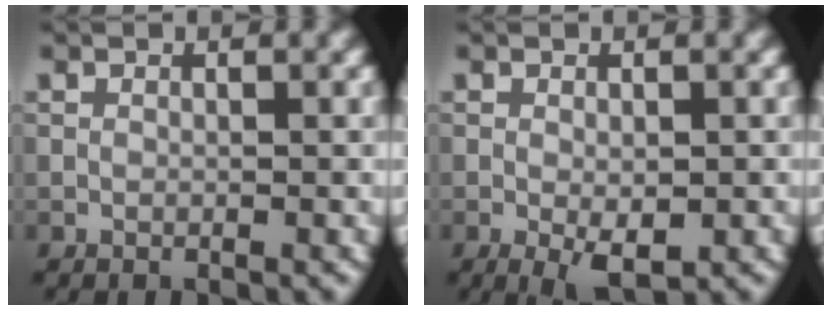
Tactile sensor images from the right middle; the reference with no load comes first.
{"total": 2.8, "force": [-0.8, 1.3, 2.4], "torque": [-0.041, -0.011, -0.007]}